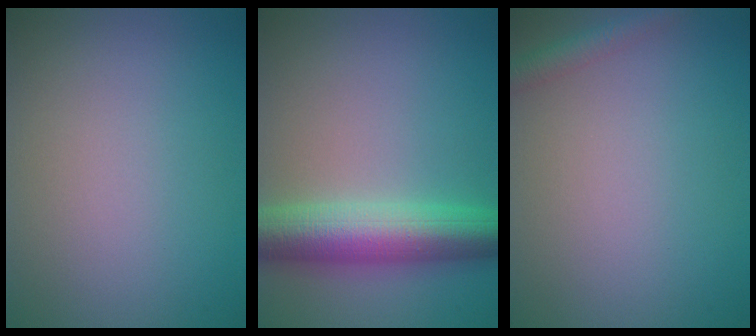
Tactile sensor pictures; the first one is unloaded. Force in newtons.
{"total": 7.6, "press": 7.6, "slide": 0.2}
{"total": 1.7, "press": 1.7, "slide": 0.1}